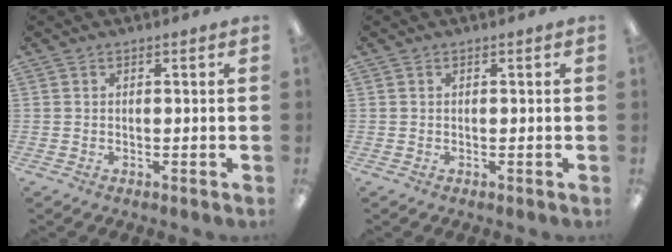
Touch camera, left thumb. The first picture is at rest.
{"total": 0.0}